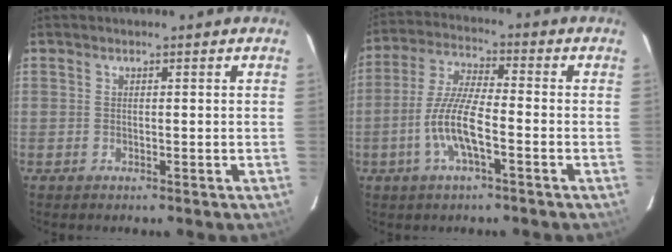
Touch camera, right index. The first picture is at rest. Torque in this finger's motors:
{"motor_torque": [0.95, -0.76, 0.80, 0.18]}